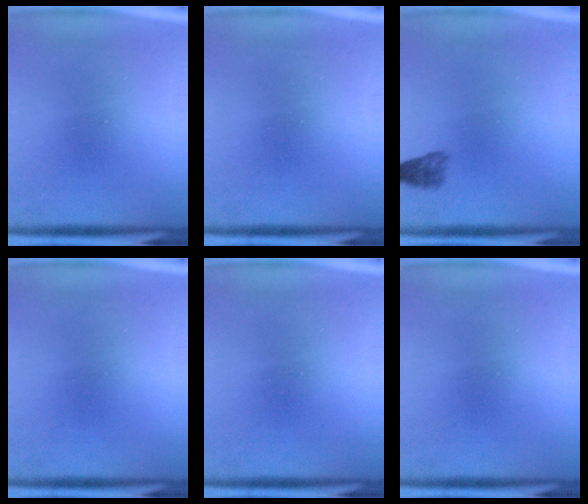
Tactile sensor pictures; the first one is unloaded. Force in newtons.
{"total": 0.0}
{"total": 2.4}
{"total": 0.0}
{"total": 0.0}
{"total": 0.0}